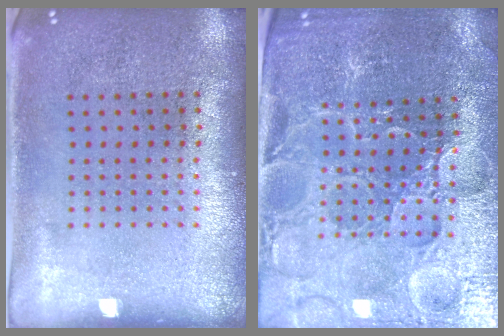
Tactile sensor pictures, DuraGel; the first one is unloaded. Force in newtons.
{"total": 3.8, "press": 3.7, "slide": 0.6}